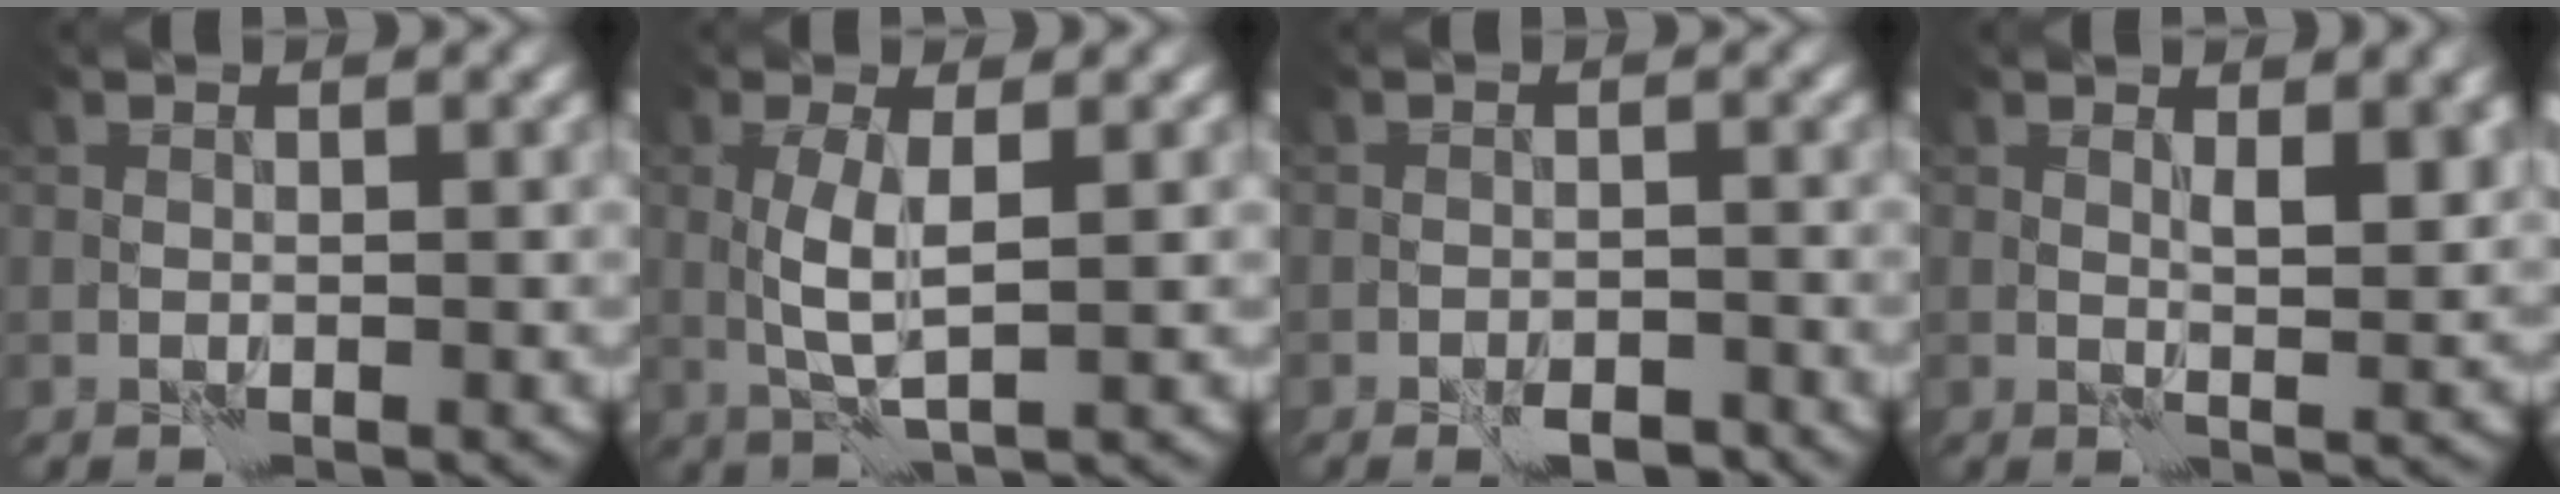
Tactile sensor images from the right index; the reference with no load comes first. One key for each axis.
{"total": 3.1, "fx": 0.6, "fy": 0.5, "fz": 3.0, "tx": -0.065, "ty": -0.001, "tz": 0.013}
{"total": 2.7, "fx": -2.0, "fy": 1.2, "fz": 1.4, "tx": -0.018, "ty": 0.004, "tz": -0.028}
{"total": 3.2, "fx": 1.4, "fy": 1.0, "fz": 2.7, "tx": -0.039, "ty": -0.006, "tz": 0.027}